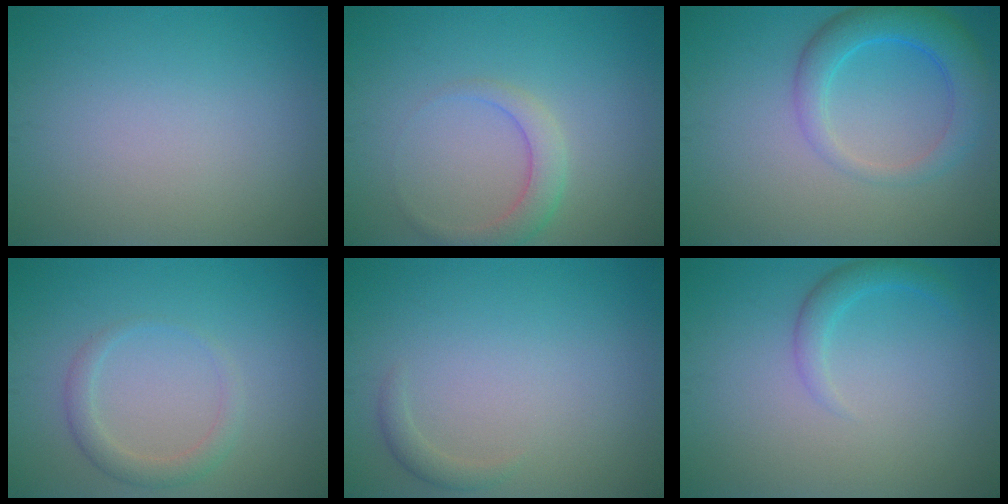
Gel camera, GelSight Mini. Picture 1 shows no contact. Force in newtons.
{"total": 2.5, "press": 2.5, "slide": 0.1}
{"total": 4.5, "press": 4.5, "slide": 0.3}
{"total": 2.0, "press": 2.0, "slide": 0.2}
{"total": 1.1, "press": 1.1, "slide": 0.0}
{"total": 1.9, "press": 1.9, "slide": 0.1}